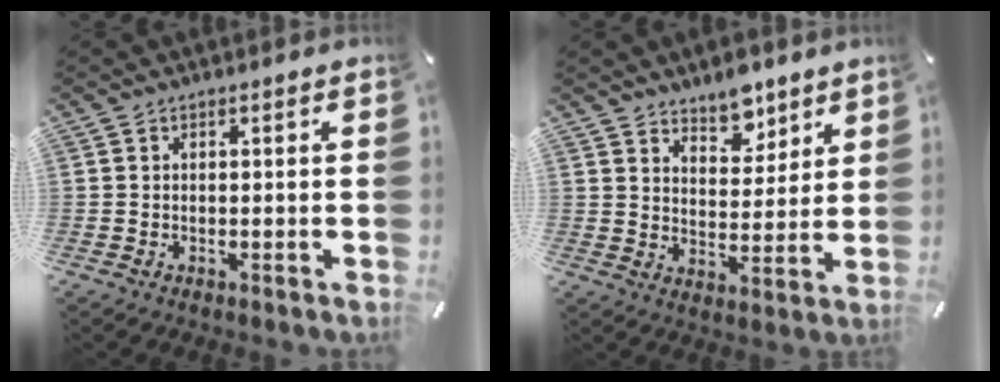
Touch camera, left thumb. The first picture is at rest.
{"total": 7.6, "force": [6.4, 3.9, 0.5], "torque": [0.009, -0.054, 0.115]}